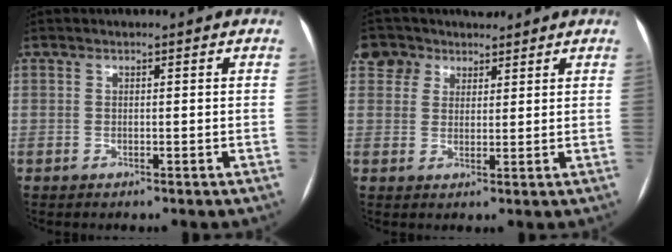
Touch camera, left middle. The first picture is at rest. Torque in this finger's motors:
{"motor_torque": [0.12, -0.26, -0.02, -0.01]}